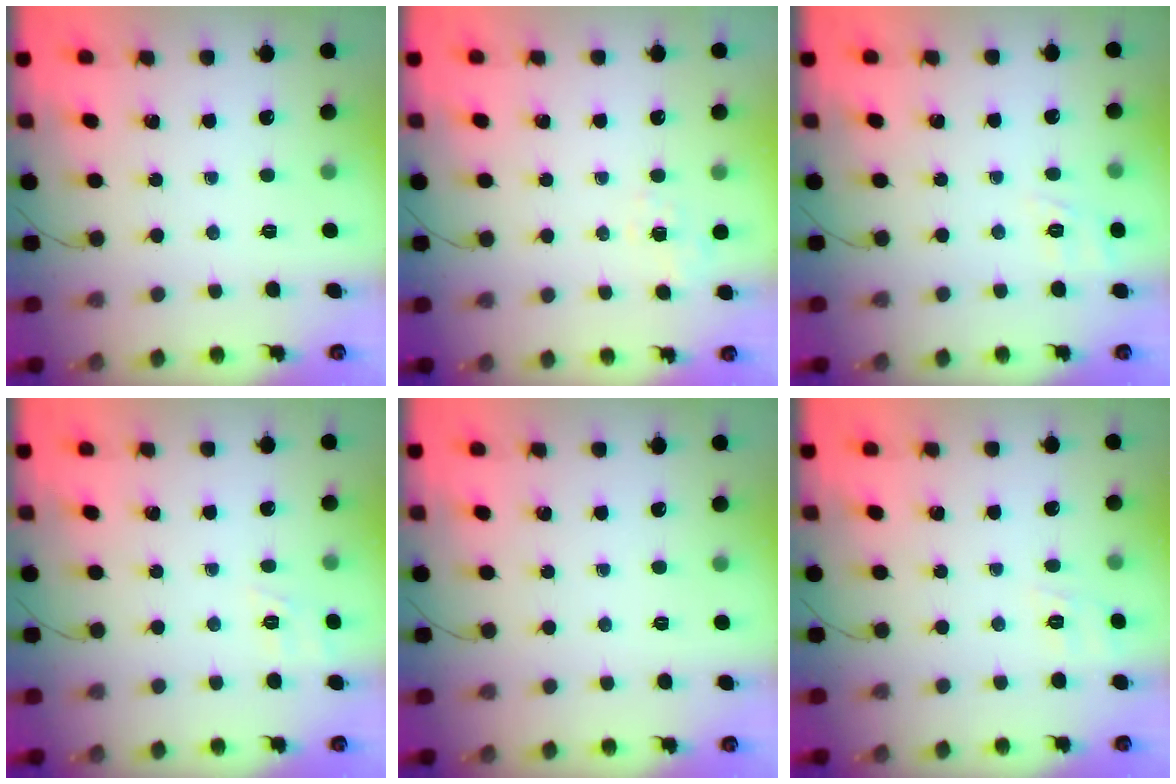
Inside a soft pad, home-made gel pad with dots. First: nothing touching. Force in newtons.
{"total": 1.7, "press": 0.9, "slide": 1.4}
{"total": 3.0, "press": 2.4, "slide": 1.7}
{"total": 1.9, "press": 0.9, "slide": 1.7}
{"total": 0.0}
{"total": 6.9, "press": 6.6, "slide": 1.7}